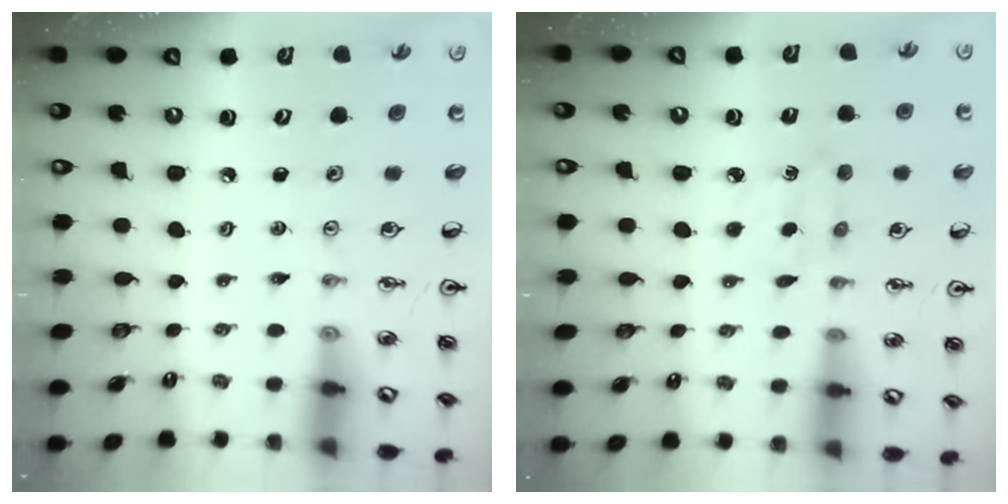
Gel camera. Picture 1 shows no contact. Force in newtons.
{"total": 4.7, "press": 4.7, "slide": 0.3}